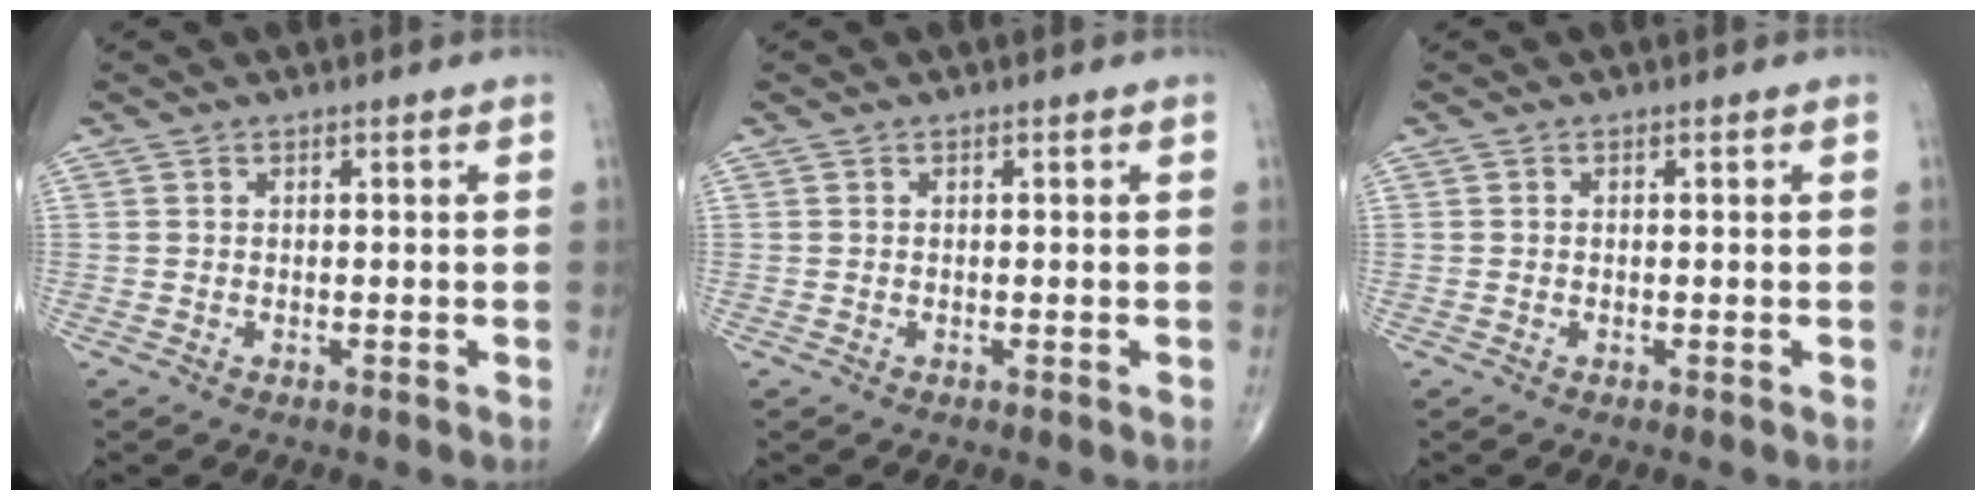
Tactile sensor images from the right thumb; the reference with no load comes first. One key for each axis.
{"total": 0.0}
{"total": 0.0}